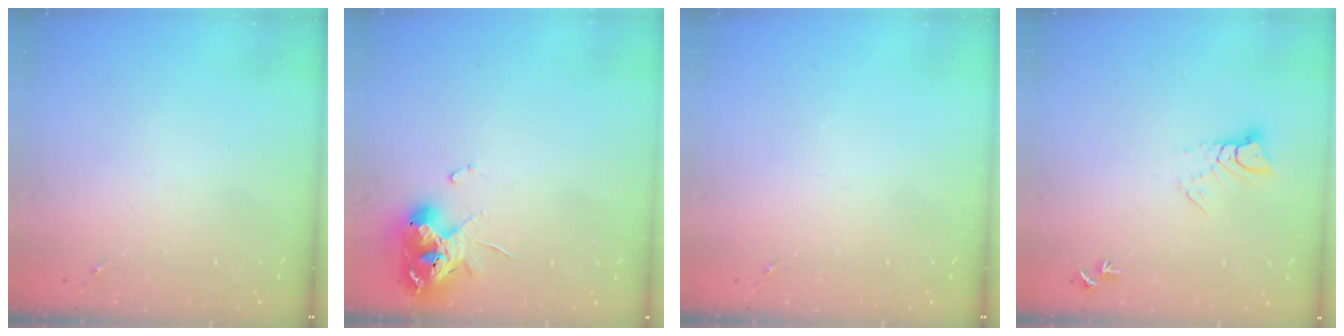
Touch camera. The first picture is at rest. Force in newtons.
{"total": 10.3, "press": 10.3, "slide": 1.3}
{"total": 0.0}
{"total": 5.5, "press": 5.5, "slide": 0.4}